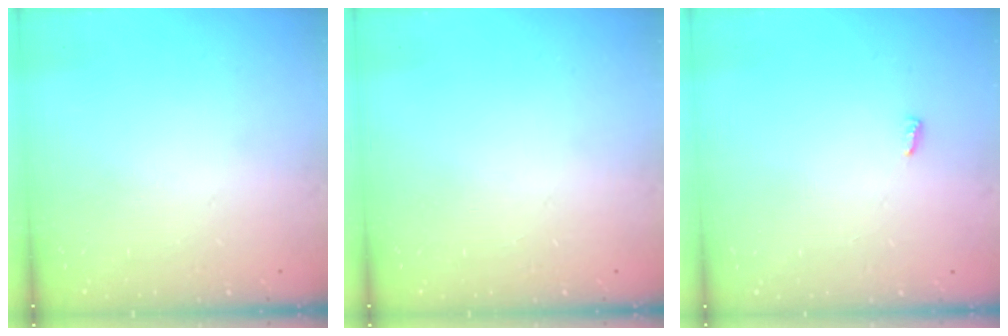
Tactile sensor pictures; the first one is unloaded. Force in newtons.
{"total": 0.0}
{"total": 2.8, "press": 2.8, "slide": 0.4}